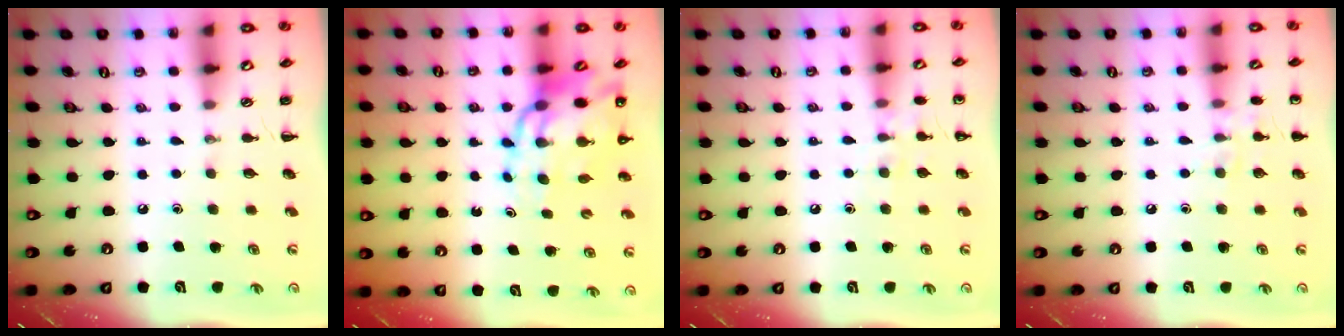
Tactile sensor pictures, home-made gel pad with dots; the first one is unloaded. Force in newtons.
{"total": 14.2, "press": 13.5, "slide": 4.5}
{"total": 7.1, "press": 6.9, "slide": 1.9}
{"total": 6.9, "press": 6.5, "slide": 2.1}